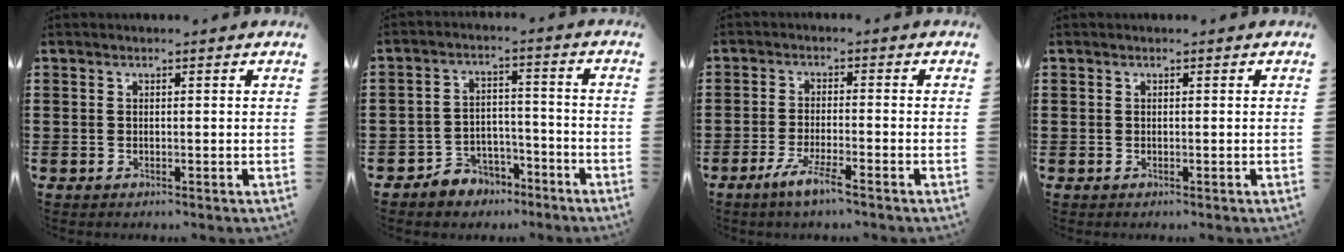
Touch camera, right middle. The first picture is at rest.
{"total": 5.0, "force": [-4.3, 2.4, 0.2], "torque": [-0.012, 0.018, -0.088]}
{"total": 4.5, "force": [-3.2, 0.3, 3.2], "torque": [-0.066, -0.006, -0.059]}
{"total": 0.0}